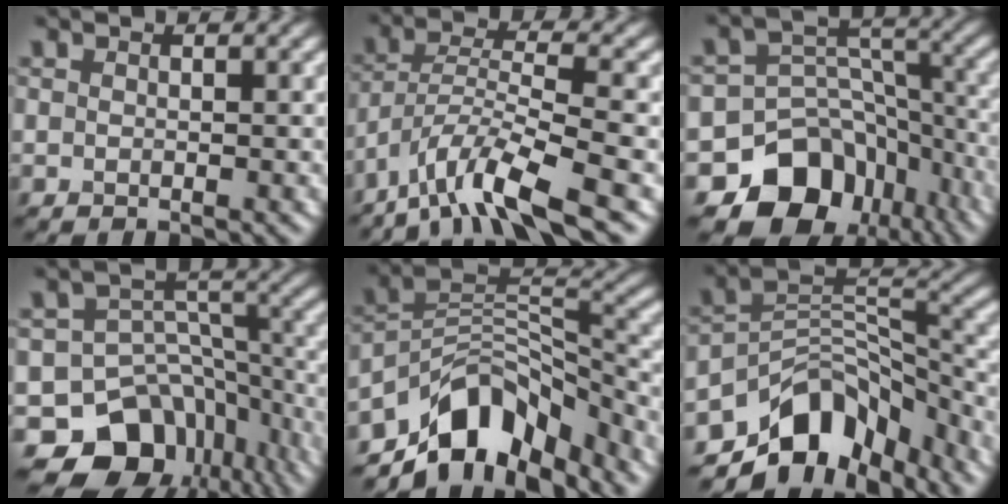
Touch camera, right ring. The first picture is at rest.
{"total": 7.9, "force": [-5.7, 1.5, 5.2], "torque": [-0.091, -0.001, -0.110]}
{"total": 11.9, "force": [-7.4, 8.5, 3.7], "torque": [-0.050, 0.002, -0.112]}
{"total": 12.9, "force": [-8.8, 8.6, 3.8], "torque": [-0.052, 0.006, -0.125]}
{"total": 10.0, "force": [-7.2, 4.9, 4.9], "torque": [-0.065, 0.002, -0.135]}
{"total": 9.8, "force": [-6.8, 5.6, 4.3], "torque": [-0.048, 0.001, -0.125]}